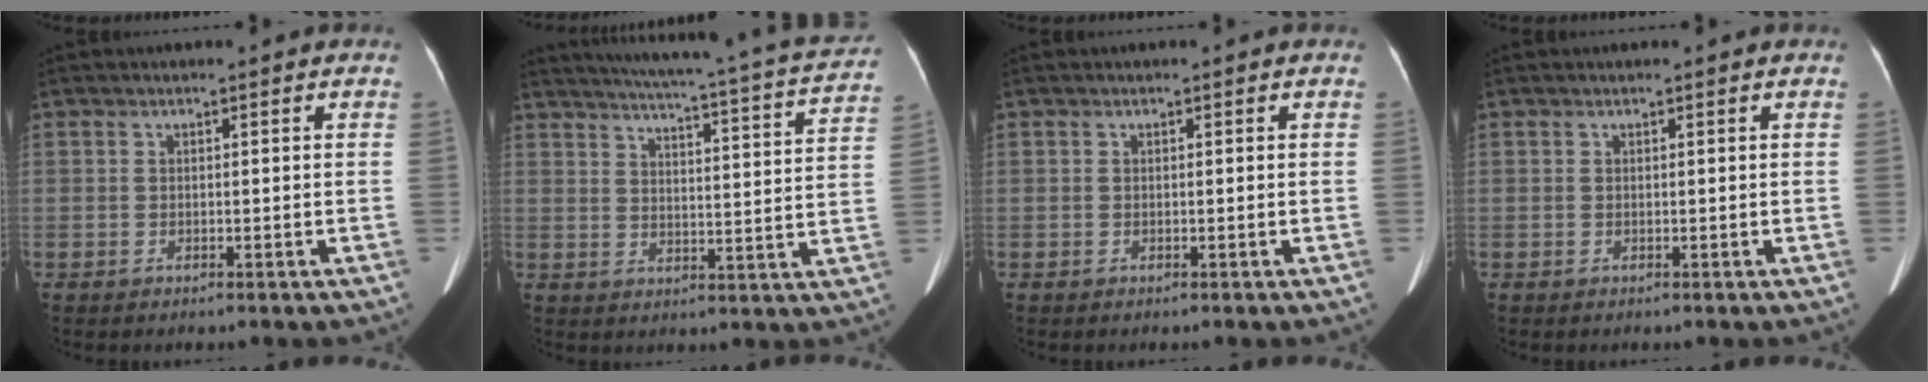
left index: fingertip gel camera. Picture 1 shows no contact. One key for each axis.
{"total": 22.3, "fx": 20.2, "fy": 0.9, "fz": 9.4, "tx": -0.142, "ty": -0.040, "tz": 0.241}
{"total": 0.0}
{"total": 0.0}